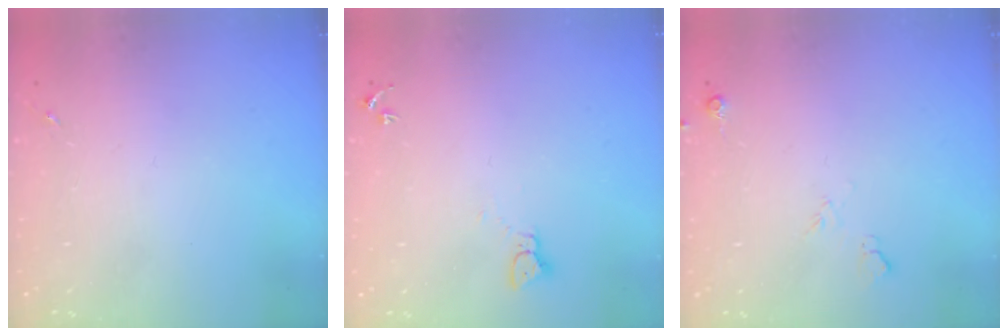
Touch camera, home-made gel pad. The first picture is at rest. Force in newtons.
{"total": 2.3, "press": 2.3, "slide": 0.3}
{"total": 4.6, "press": 4.5, "slide": 0.8}